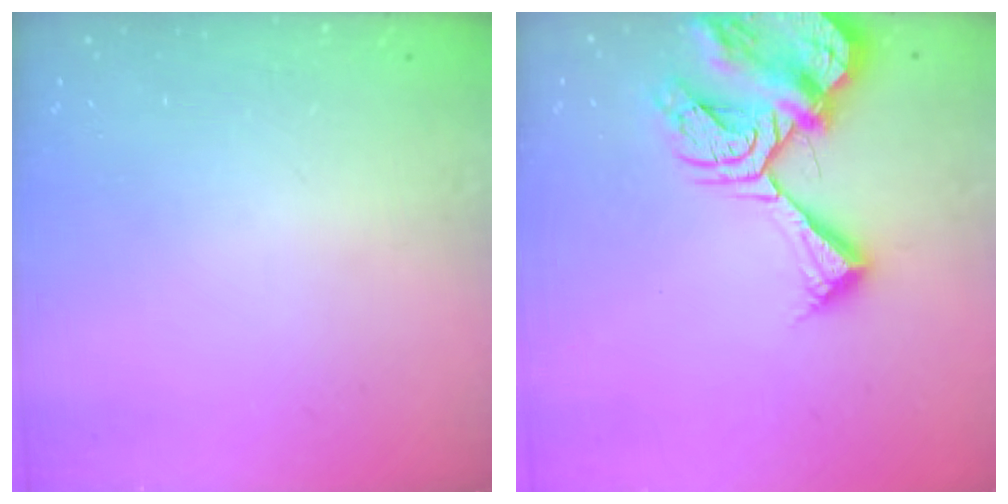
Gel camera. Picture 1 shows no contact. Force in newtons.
{"total": 12.4, "press": 12.3, "slide": 1.6}